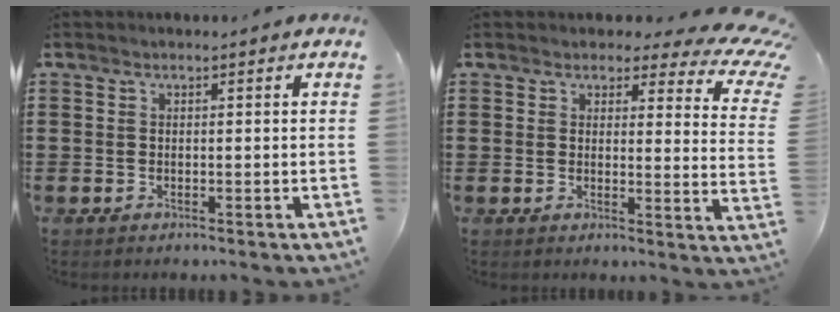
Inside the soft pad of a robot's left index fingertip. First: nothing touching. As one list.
[{"total": 4.6, "force": [3.4, 1.6, 2.5], "torque": [-0.050, -0.015, 0.058]}]